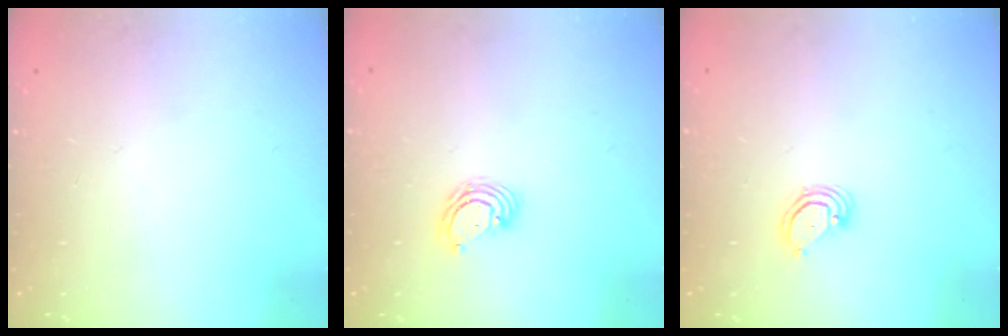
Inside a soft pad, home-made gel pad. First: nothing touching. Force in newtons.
{"total": 4.6, "press": 4.6, "slide": 0.2}
{"total": 3.8, "press": 3.8, "slide": 0.3}